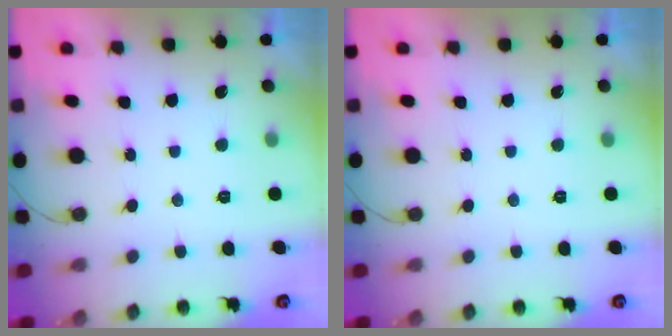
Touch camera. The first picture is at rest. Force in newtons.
{"total": 0.0}